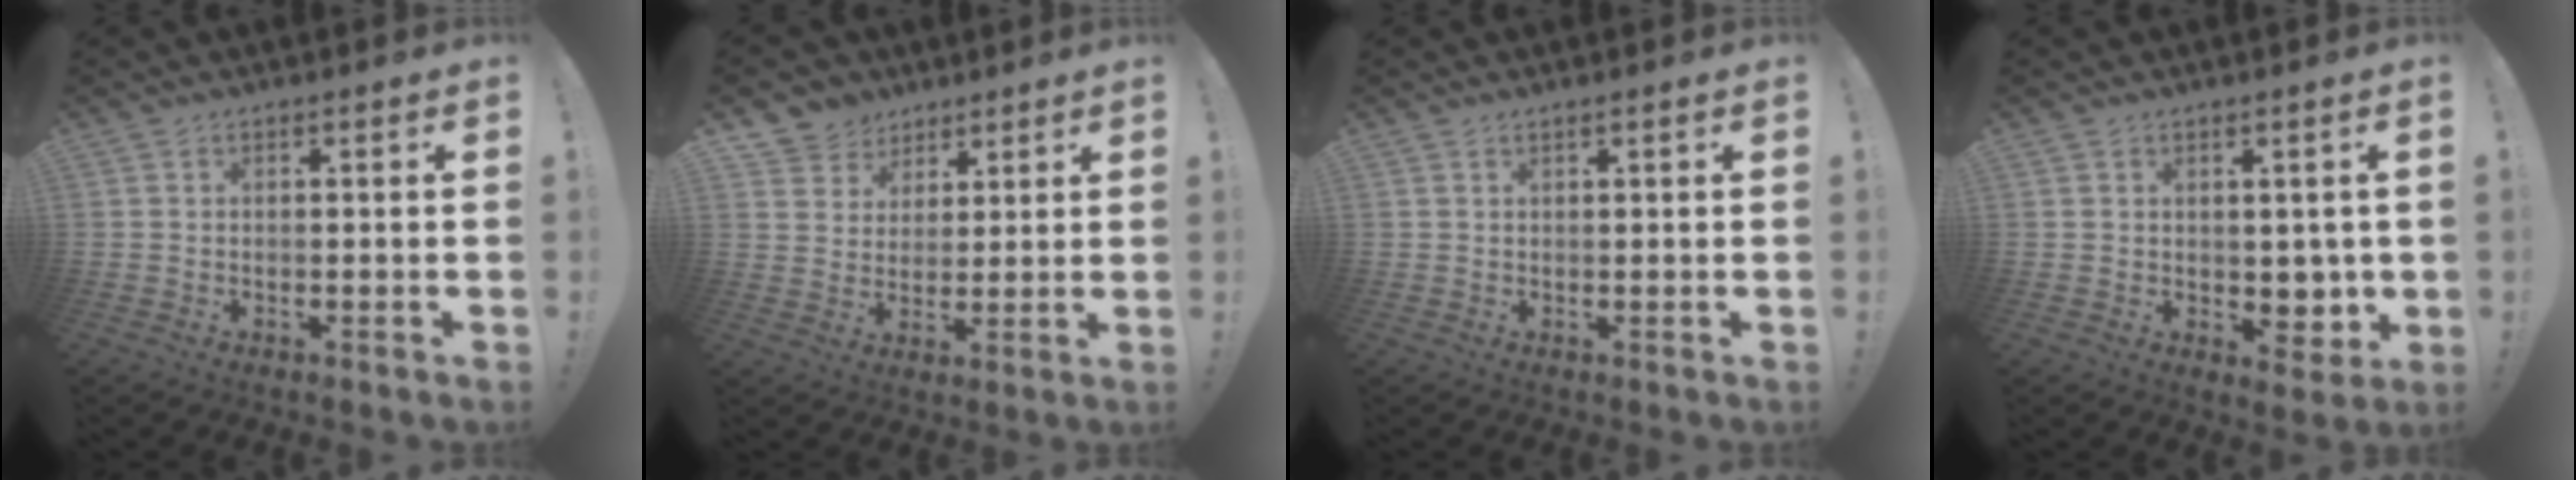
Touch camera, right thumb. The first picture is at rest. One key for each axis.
{"total": 7.1, "fx": 4.0, "fy": 5.9, "fz": 0.3, "tx": -0.005, "ty": -0.033, "tz": 0.082}
{"total": 0.9, "fx": 0.7, "fy": -0.1, "fz": 0.6, "tx": -0.018, "ty": 0.002, "tz": 0.012}
{"total": 5.8, "fx": 1.3, "fy": 5.0, "fz": 2.6, "tx": -0.007, "ty": -0.017, "tz": 0.028}